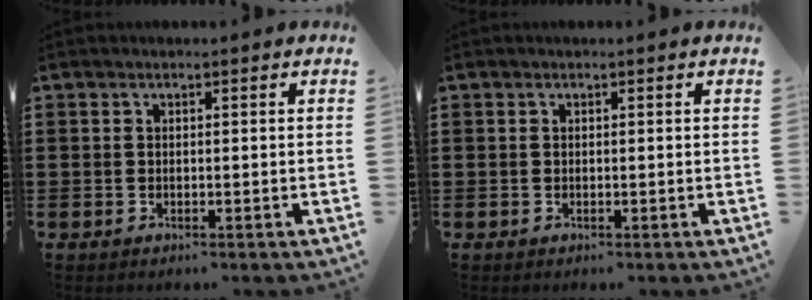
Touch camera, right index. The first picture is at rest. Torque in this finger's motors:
{"motor_torque": [1.07, 1.07, 0.00, 0.00]}